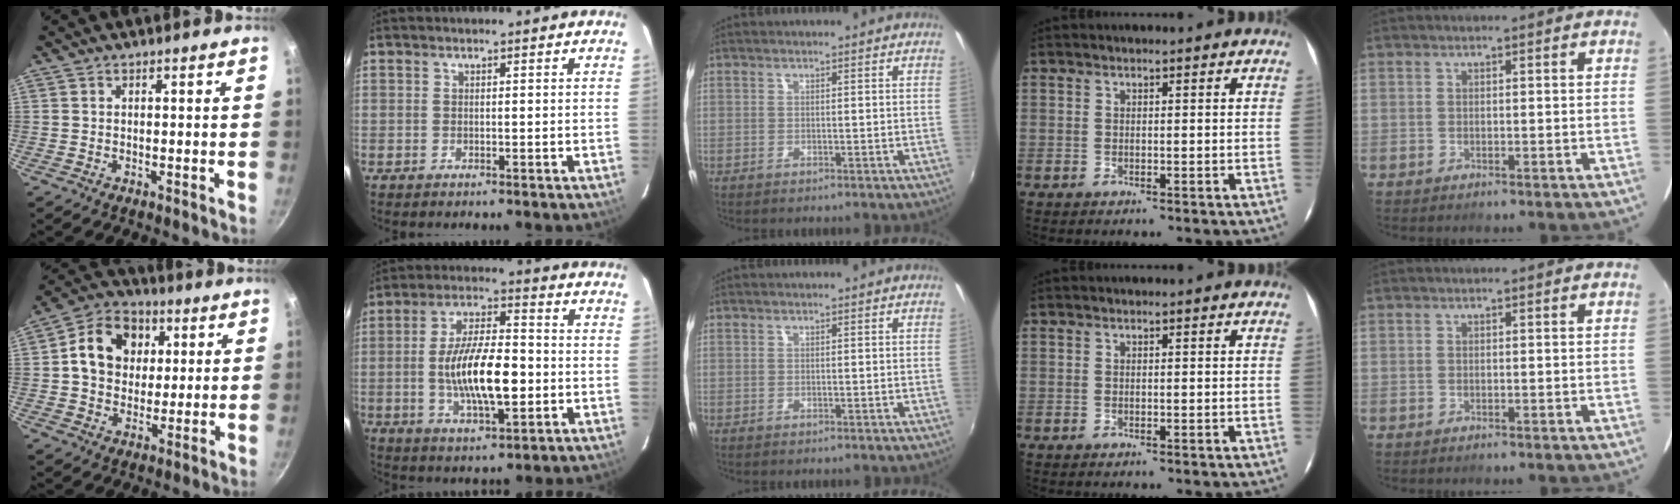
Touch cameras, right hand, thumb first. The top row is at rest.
{"thumb": {"total": 13.2, "force": [2.9, 10.6, 7.3], "torque": [-0.100, 0.013, 0.035]}, "index": {"total": 14.4, "force": [-2.4, 4.9, 13.3], "torque": [-0.247, -0.004, -0.038]}}